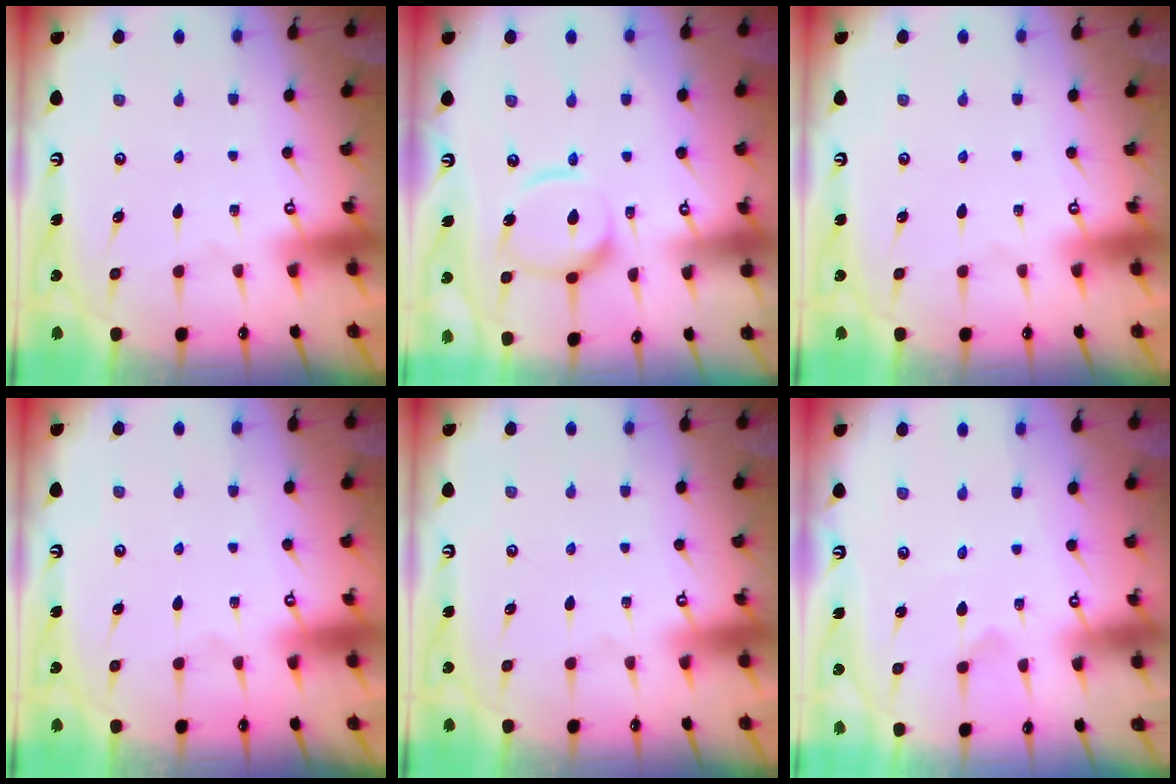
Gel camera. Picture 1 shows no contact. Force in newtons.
{"total": 13.7, "press": 13.6, "slide": 1.2}
{"total": 0.0}
{"total": 0.0}
{"total": 0.0}
{"total": 0.0}